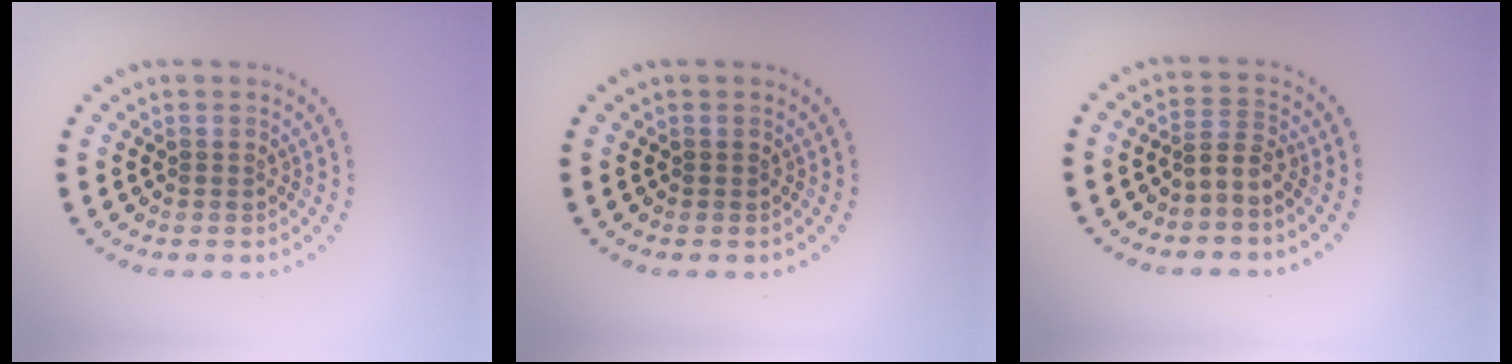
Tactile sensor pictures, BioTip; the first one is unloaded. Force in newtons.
{"total": 0.0}
{"total": 1.9, "press": 1.1, "slide": 1.5}